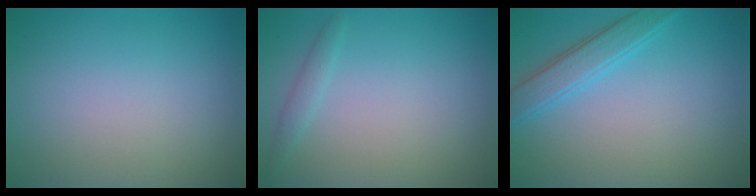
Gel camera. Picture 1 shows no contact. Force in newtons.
{"total": 1.0, "press": 1.0, "slide": 0.1}
{"total": 2.8, "press": 2.8, "slide": 0.2}